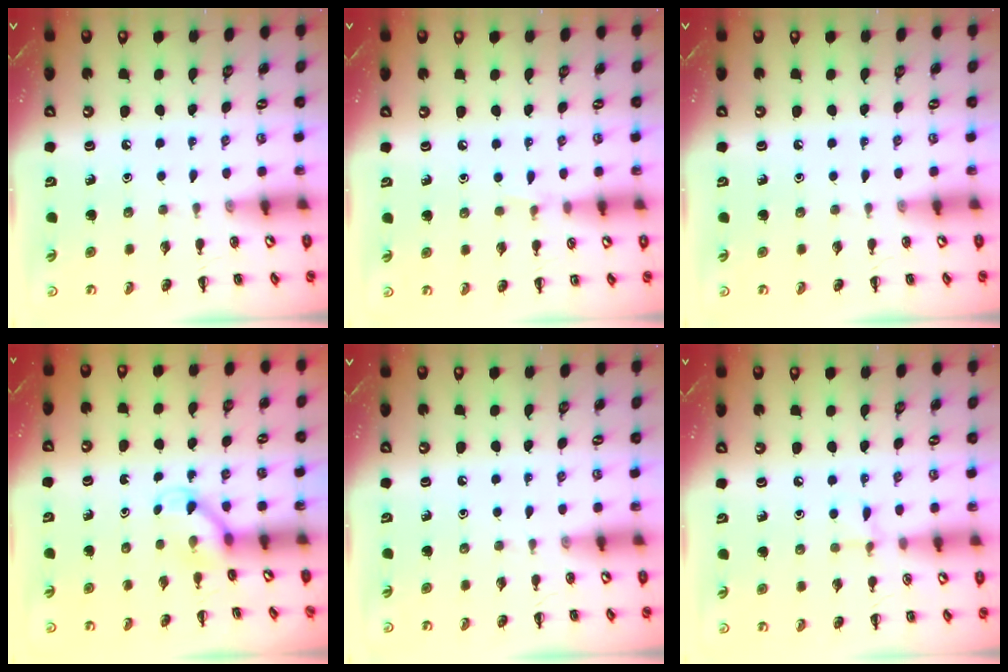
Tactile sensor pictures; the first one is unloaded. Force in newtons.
{"total": 4.3, "press": 4.1, "slide": 1.4}
{"total": 0.0}
{"total": 3.5, "press": 3.3, "slide": 1.2}
{"total": 0.0}
{"total": 5.4, "press": 5.1, "slide": 1.9}